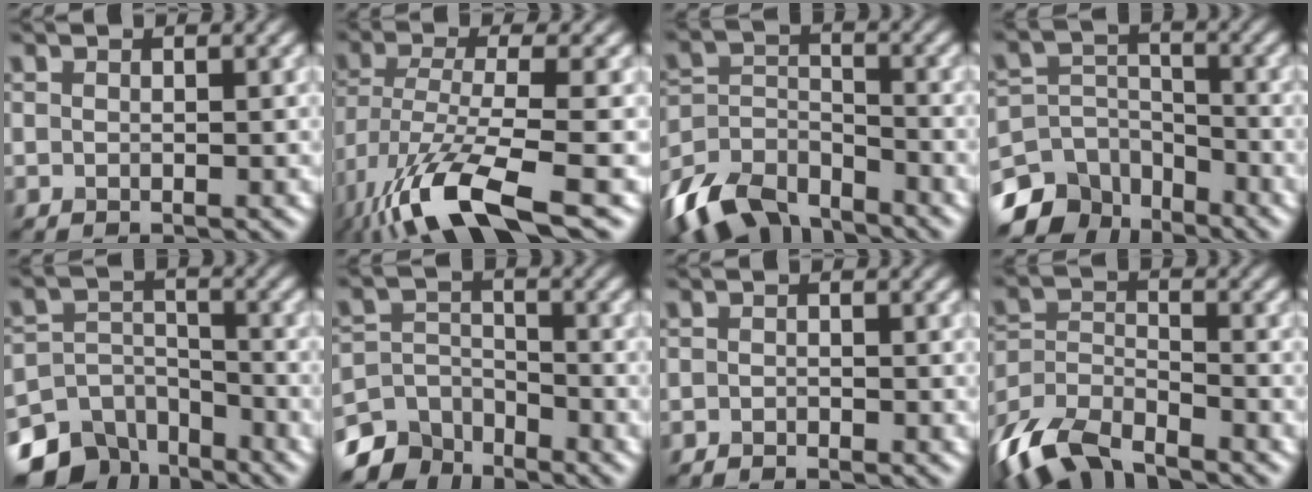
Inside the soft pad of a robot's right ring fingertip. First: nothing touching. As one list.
[{"total": 10.9, "force": [-5.9, 3.3, 8.5], "torque": [-0.175, -0.017, -0.113]}, {"total": 9.0, "force": [-7.2, 4.1, 3.5], "torque": [-0.071, -0.006, -0.147]}, {"total": 7.3, "force": [-5.5, 4.2, 2.4], "torque": [-0.039, -0.006, -0.108]}, {"total": 9.0, "force": [-6.9, 5.3, 2.4], "torque": [-0.028, -0.004, -0.115]}, {"total": 5.7, "force": [-4.8, 2.7, 1.3], "torque": [-0.018, -0.007, -0.094]}, {"total": 0.7, "force": [-0.6, 0.2, 0.1], "torque": [0.000, -0.001, -0.012]}, {"total": 7.9, "force": [-6.4, 3.0, 3.6], "torque": [-0.077, -0.012, -0.133]}]